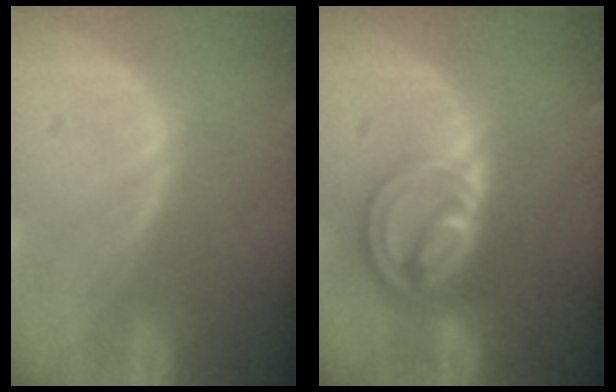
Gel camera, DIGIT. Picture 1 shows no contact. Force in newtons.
{"total": 8.6, "press": 7.2, "slide": 4.7}